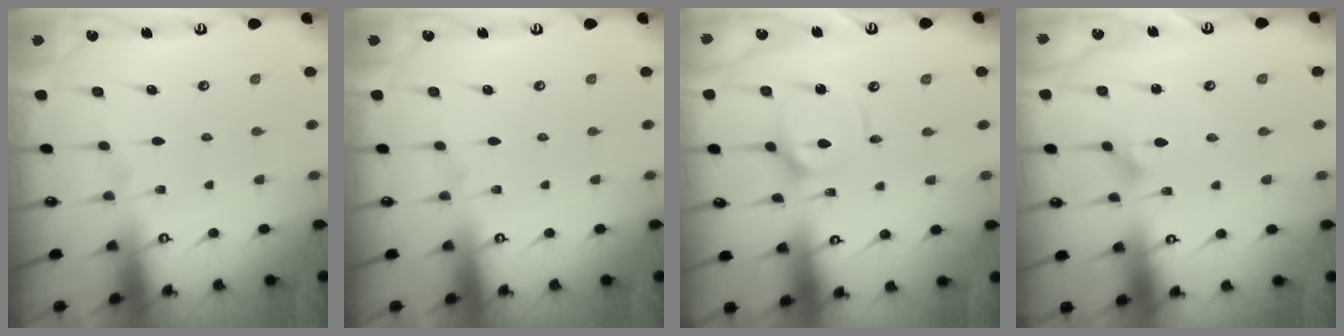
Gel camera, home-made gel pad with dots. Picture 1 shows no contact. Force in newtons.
{"total": 0.0}
{"total": 8.9, "press": 8.9, "slide": 0.9}
{"total": 2.4, "press": 2.4, "slide": 0.1}